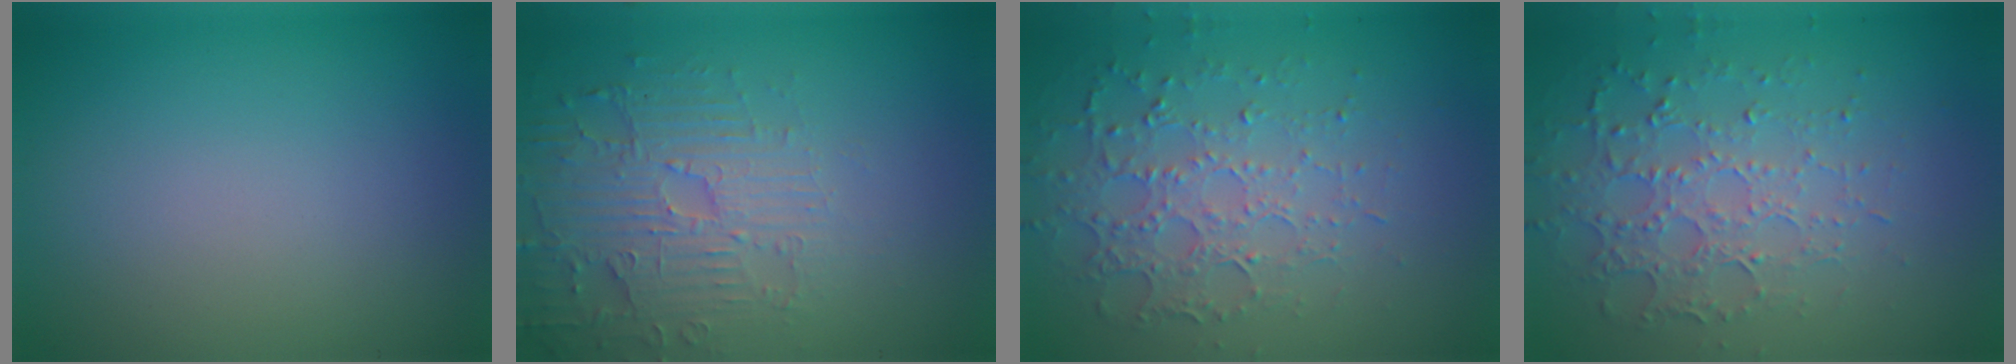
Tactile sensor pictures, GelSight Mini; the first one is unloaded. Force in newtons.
{"total": 5.0, "press": 3.9, "slide": 3.2}
{"total": 5.0, "press": 3.5, "slide": 3.6}
{"total": 5.0, "press": 3.5, "slide": 3.6}